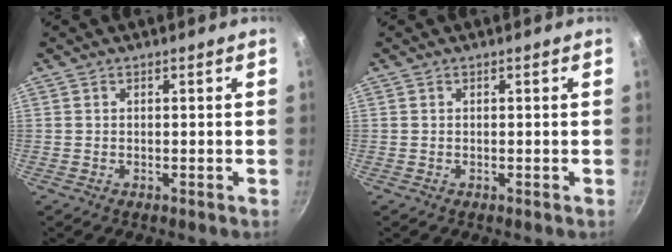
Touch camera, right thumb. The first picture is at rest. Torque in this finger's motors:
{"motor_torque": [-0.10, 0.08, 0.00, 0.00, 0.00]}